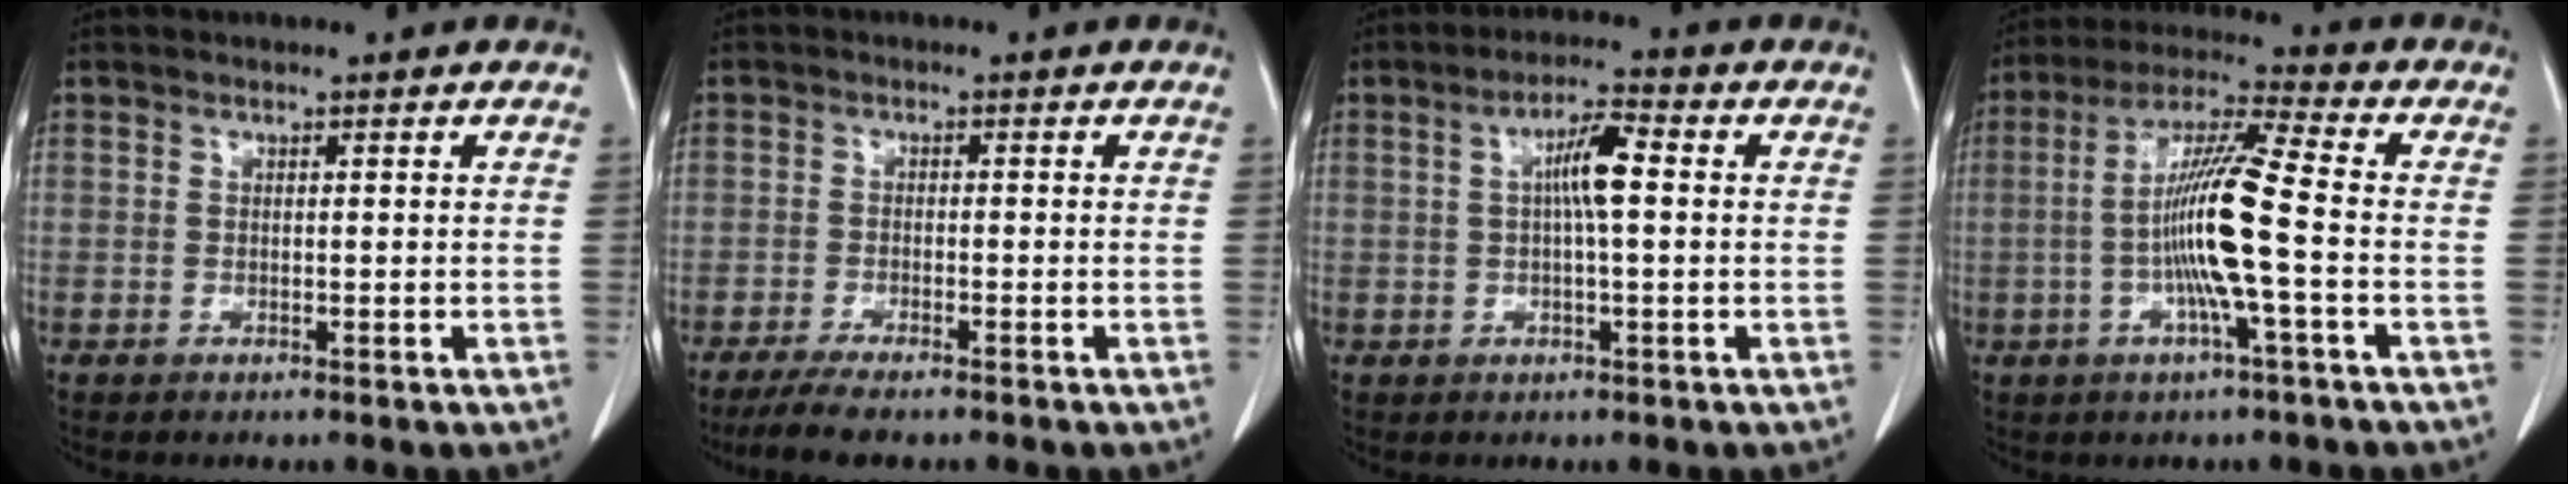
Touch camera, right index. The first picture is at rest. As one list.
[{"total": 5.6, "force": [-4.5, 0.6, 3.3], "torque": [-0.058, -0.013, -0.075]}, {"total": 5.5, "force": [0.7, 0.7, 5.4], "torque": [-0.100, 0.011, 0.009]}, {"total": 11.9, "force": [-1.7, -0.3, 11.8], "torque": [-0.225, 0.005, -0.039]}]